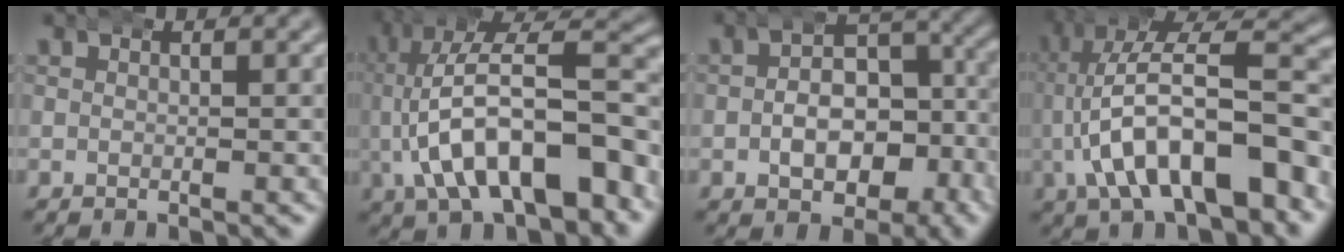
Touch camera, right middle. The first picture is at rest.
{"total": 13.3, "force": [-1.9, 7.3, 11.0], "torque": [-0.179, -0.006, -0.020]}
{"total": 7.5, "force": [-1.7, 5.3, 5.0], "torque": [-0.051, -0.006, -0.027]}
{"total": 12.3, "force": [-2.3, 6.6, 10.1], "torque": [-0.166, -0.004, -0.027]}